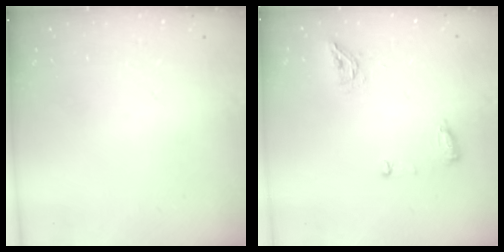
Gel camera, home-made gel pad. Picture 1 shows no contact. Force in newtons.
{"total": 7.4, "press": 7.4, "slide": 1.0}